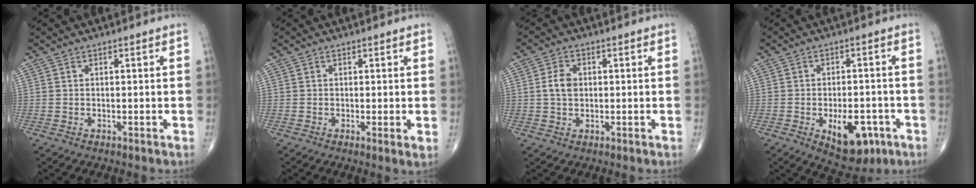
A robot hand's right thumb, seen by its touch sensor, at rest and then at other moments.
{"total": 1.8, "force": [-0.1, 0.2, 1.8], "torque": [-0.034, -0.009, -0.005]}
{"total": 4.0, "force": [0.3, 2.8, 2.8], "torque": [-0.052, 0.004, 0.002]}
{"total": 10.7, "force": [-4.2, 5.6, 8.0], "torque": [-0.089, 0.011, -0.049]}